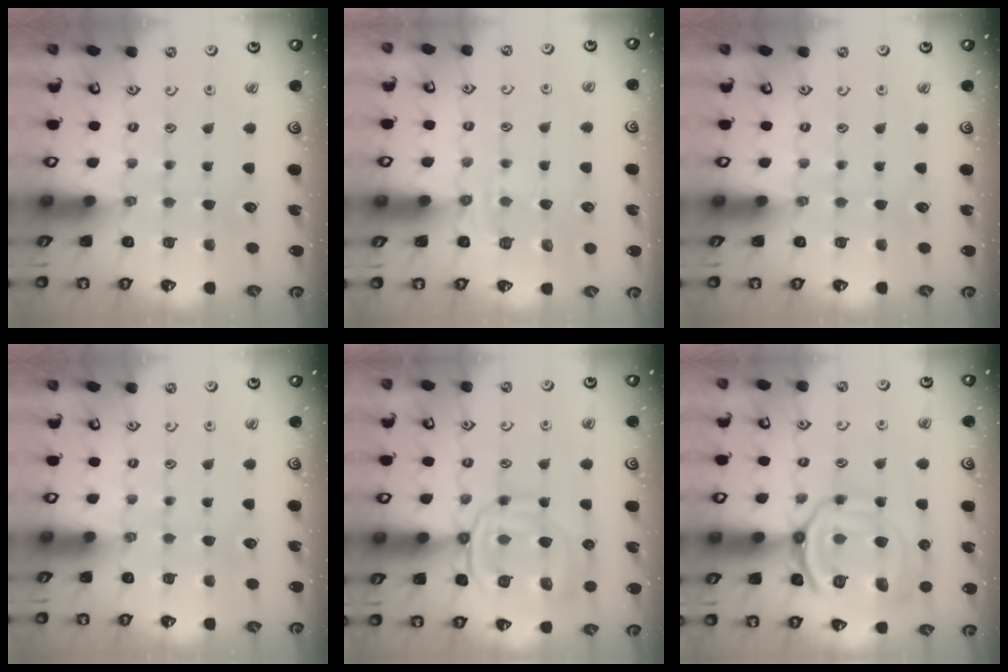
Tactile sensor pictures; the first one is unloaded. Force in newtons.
{"total": 5.1, "press": 4.8, "slide": 1.5}
{"total": 0.0}
{"total": 0.0}
{"total": 12.6, "press": 12.6, "slide": 1.2}
{"total": 15.5, "press": 15.4, "slide": 1.7}